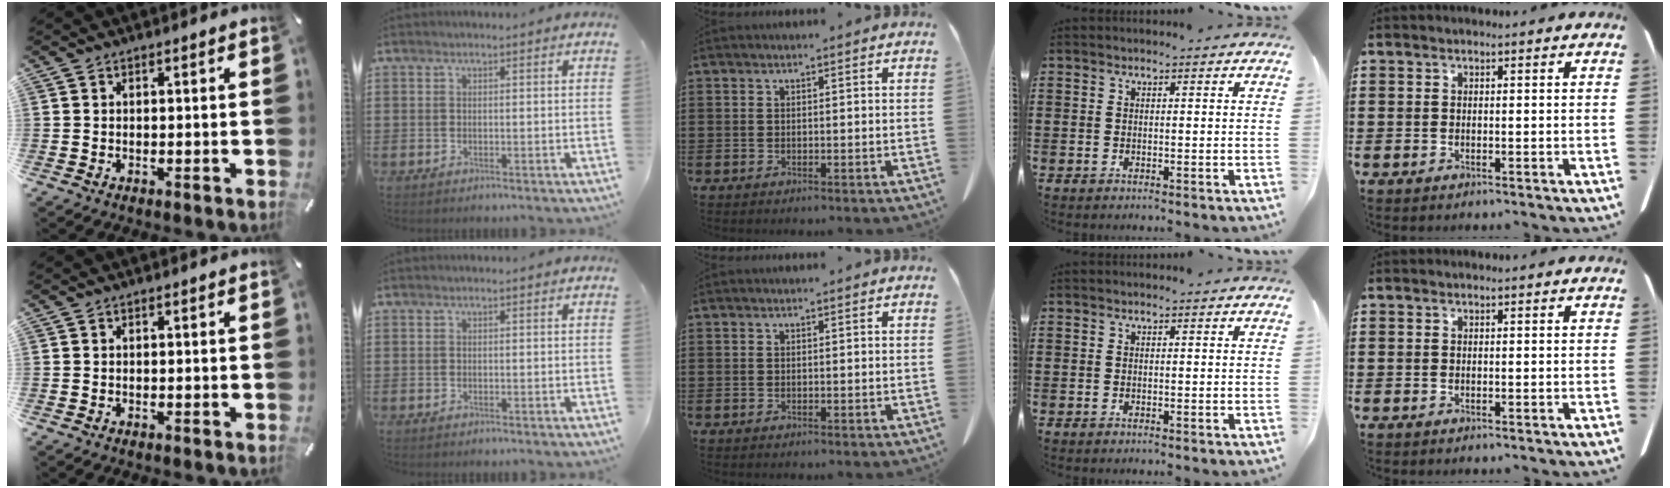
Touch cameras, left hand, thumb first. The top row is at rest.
{}